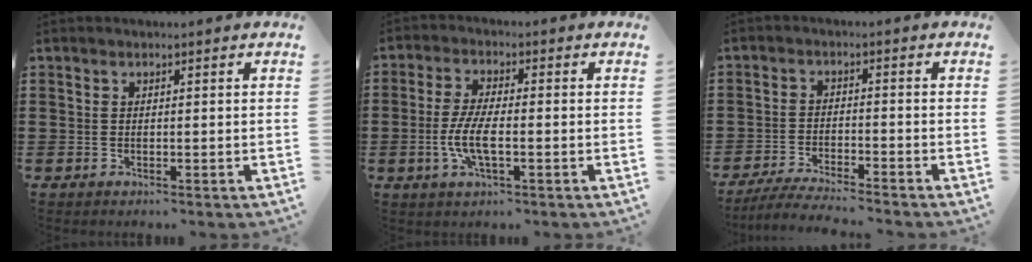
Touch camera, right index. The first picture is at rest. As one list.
[{"total": 6.1, "force": [-1.7, 1.8, 5.6], "torque": [-0.123, -0.007, -0.037]}, {"total": 4.4, "force": [-4.2, -0.2, 1.2], "torque": [-0.027, -0.008, -0.083]}]